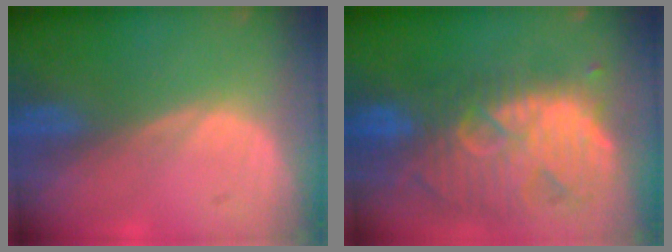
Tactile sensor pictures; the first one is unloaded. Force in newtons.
{"total": 13.1, "press": 11.4, "slide": 6.4}